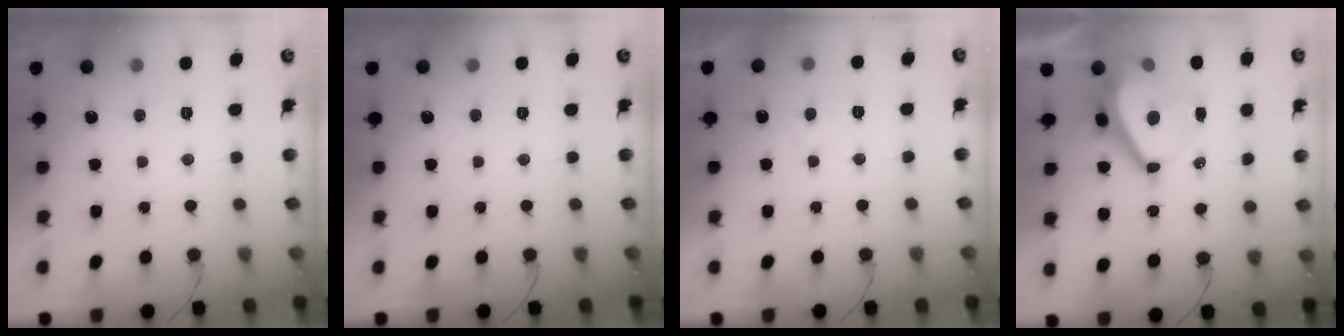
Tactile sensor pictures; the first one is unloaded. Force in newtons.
{"total": 0.0}
{"total": 1.9, "press": 1.7, "slide": 0.7}
{"total": 10.1, "press": 10.1, "slide": 0.9}